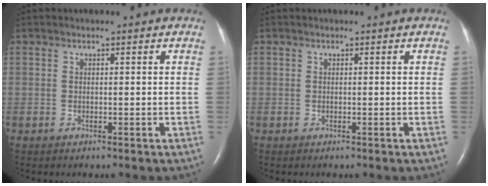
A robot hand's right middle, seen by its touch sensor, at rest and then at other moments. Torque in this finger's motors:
{"motor_torque": [-0.05, 0.02, 0.04, 0.01]}